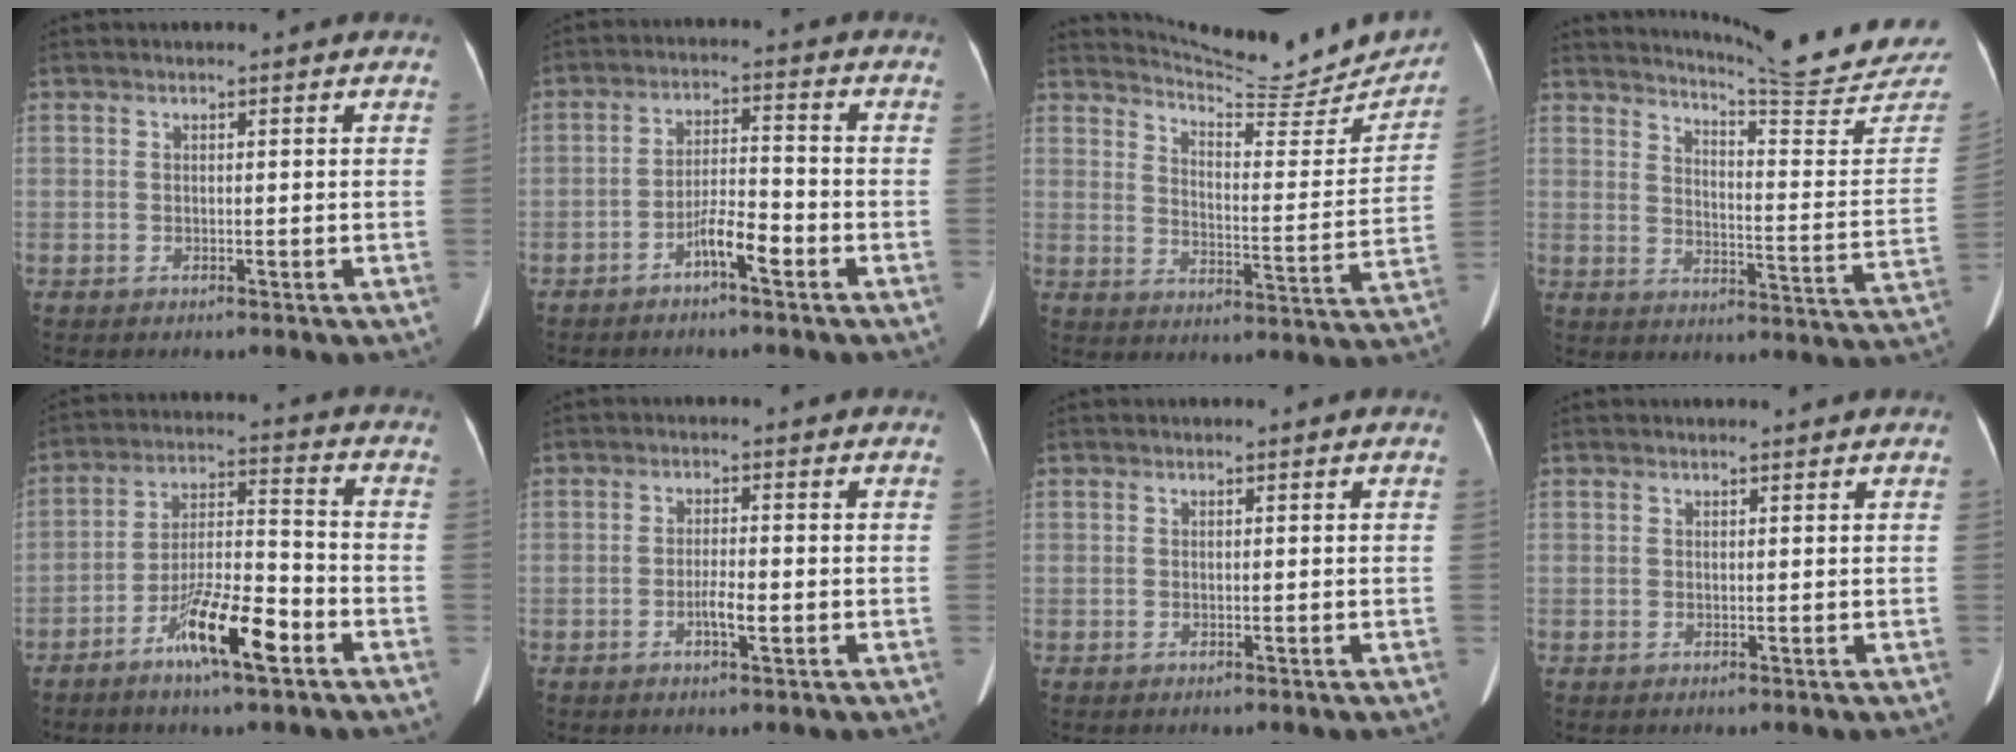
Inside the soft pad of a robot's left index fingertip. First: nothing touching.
{"total": 5.1, "force": [-3.1, 0.7, 4.0], "torque": [-0.079, 0.008, -0.057]}
{"total": 16.8, "force": [16.4, 1.8, 3.1], "torque": [-0.037, -0.057, 0.208]}
{"total": 20.1, "force": [19.5, -0.9, 5.0], "torque": [-0.079, -0.127, 0.234]}
{"total": 10.8, "force": [-6.0, 1.6, 8.8], "torque": [-0.165, -0.002, -0.107]}
{"total": 2.9, "force": [-1.0, 0.5, 2.7], "torque": [-0.049, 0.000, -0.016]}
{"total": 0.0}
{"total": 1.3, "force": [1.3, 0.1, 0.3], "torque": [-0.010, 0.006, 0.017]}